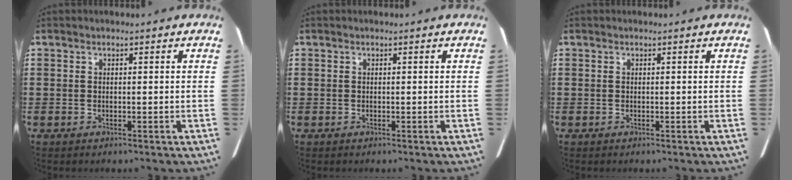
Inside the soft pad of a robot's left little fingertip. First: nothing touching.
{"total": 0.0}
{"total": 0.0}